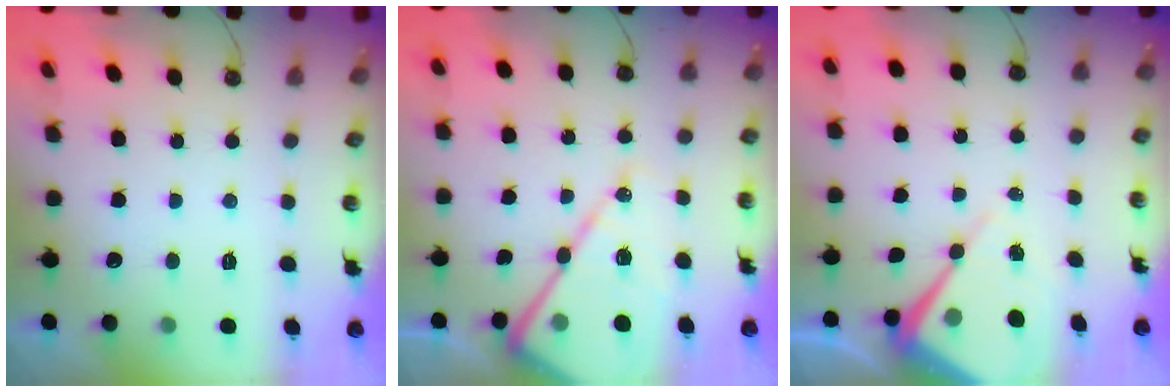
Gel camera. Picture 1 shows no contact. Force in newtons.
{"total": 18.3, "press": 18.2, "slide": 1.9}
{"total": 9.2, "press": 9.2, "slide": 0.6}